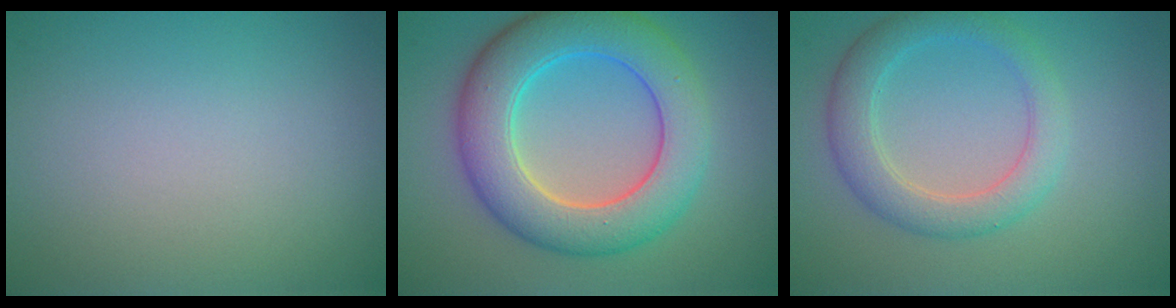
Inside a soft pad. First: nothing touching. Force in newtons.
{"total": 8.3, "press": 8.3, "slide": 0.5}
{"total": 3.7, "press": 3.7, "slide": 0.3}